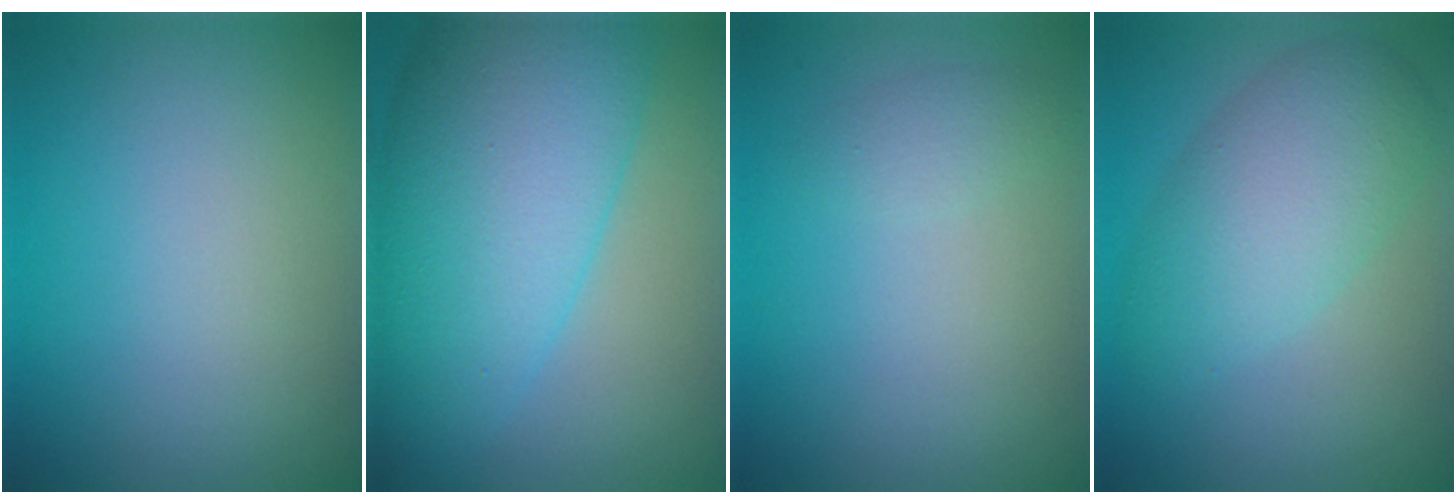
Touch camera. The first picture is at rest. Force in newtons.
{"total": 12.1, "press": 12.1, "slide": 0.1}
{"total": 1.1, "press": 1.1, "slide": 0.1}
{"total": 5.4, "press": 5.4, "slide": 0.0}